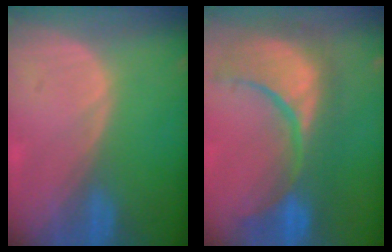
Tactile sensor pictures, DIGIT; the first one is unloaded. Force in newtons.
{"total": 13.2, "press": 11.6, "slide": 6.2}